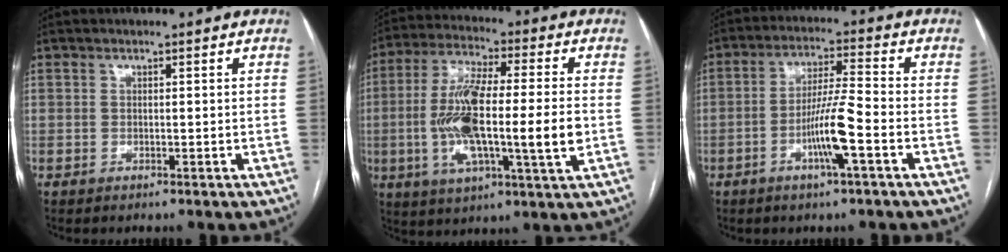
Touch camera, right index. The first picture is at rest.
{"total": 17.1, "force": [-2.0, 2.2, 16.8], "torque": [-0.325, 0.000, -0.039]}
{"total": 8.4, "force": [-3.2, -0.2, 7.8], "torque": [-0.149, 0.000, -0.060]}